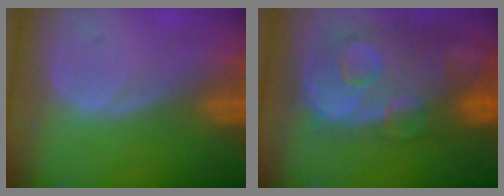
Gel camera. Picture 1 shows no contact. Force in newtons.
{"total": 13.6, "press": 11.1, "slide": 7.8}